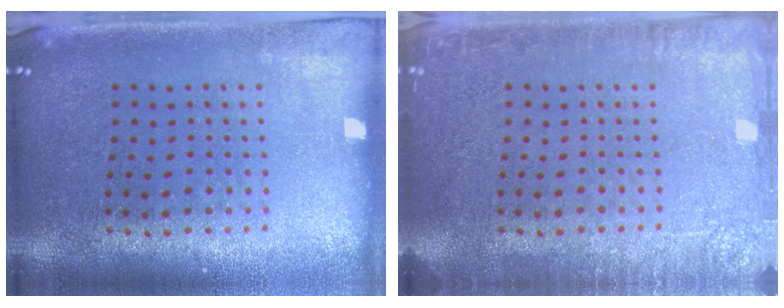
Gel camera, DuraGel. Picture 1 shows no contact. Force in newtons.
{"total": 2.9, "press": 2.9, "slide": 0.4}